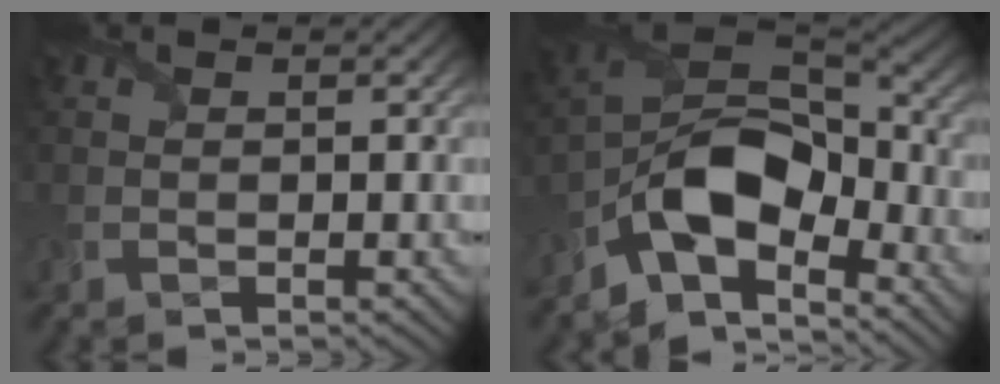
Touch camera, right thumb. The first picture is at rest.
{"total": 12.2, "force": [-6.6, 6.4, 8.0], "torque": [-0.157, -0.007, -0.142]}